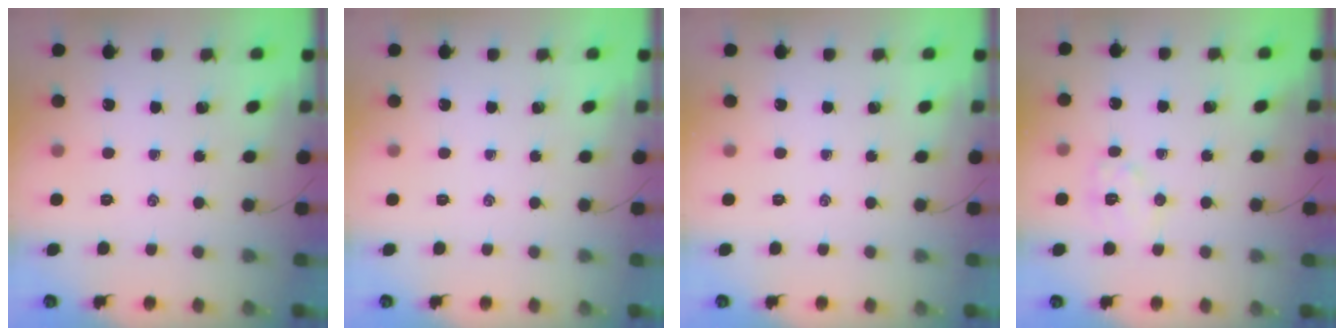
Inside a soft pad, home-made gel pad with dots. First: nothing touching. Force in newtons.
{"total": 0.0}
{"total": 0.0}
{"total": 6.4, "press": 6.4, "slide": 0.4}